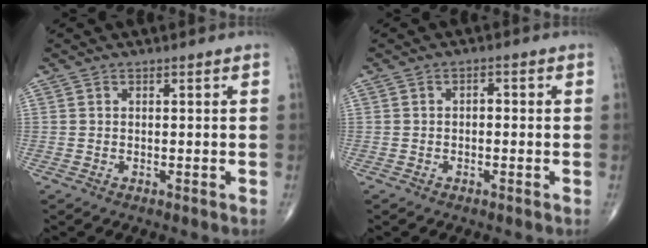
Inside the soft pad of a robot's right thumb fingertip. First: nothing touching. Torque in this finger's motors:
{"motor_torque": [-0.10, 0.05, 0.11, 0.17, 0.03]}